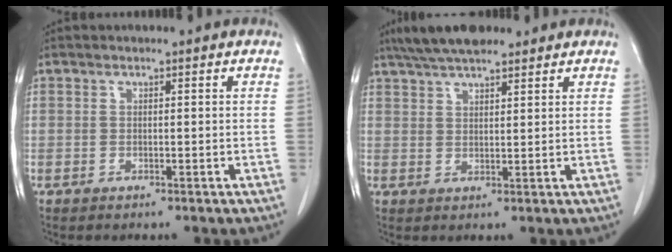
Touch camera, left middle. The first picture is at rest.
{"total": 8.4, "force": [6.9, 1.9, 4.5], "torque": [-0.076, 0.025, 0.119]}